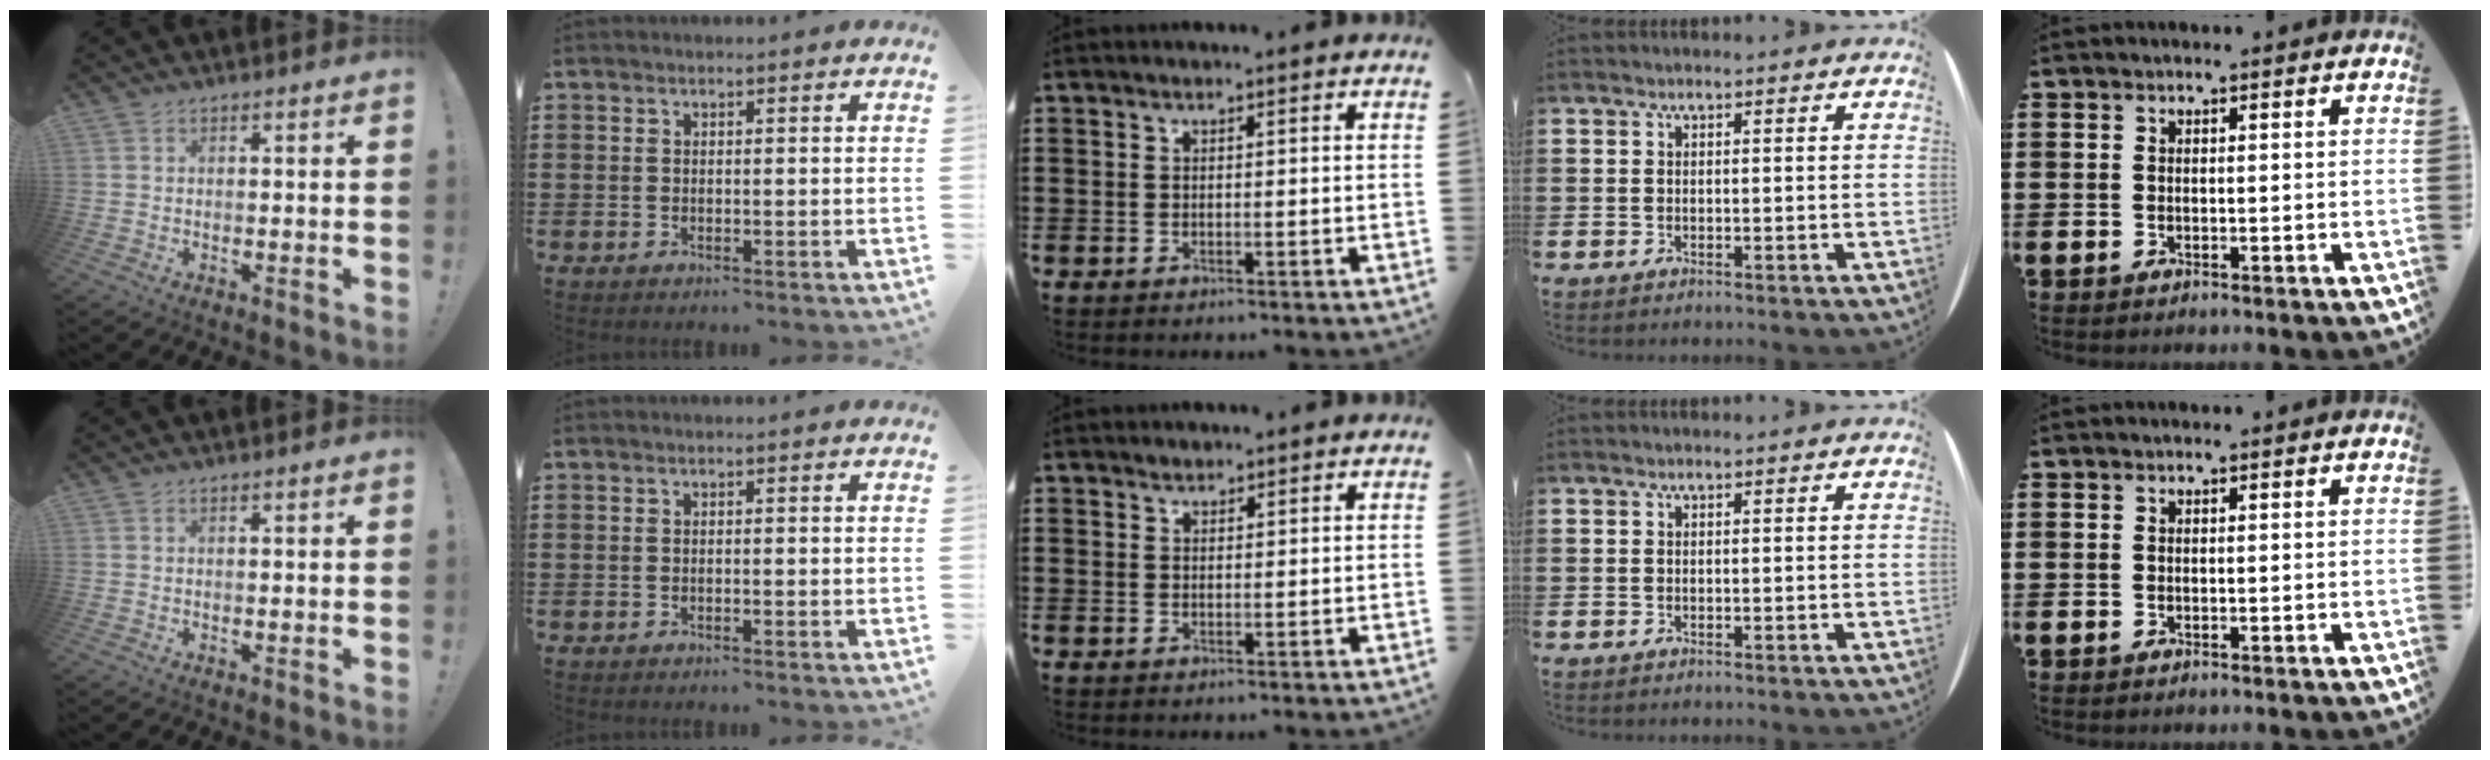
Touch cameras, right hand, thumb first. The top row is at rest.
{"thumb": {"total": 0.6, "force": [0.4, -0.3, 0.3], "torque": [0.001, -0.003, 0.006]}, "middle": {"total": 1.0, "force": [1.0, 0.4, -0.2], "torque": [0.000, -0.001, 0.019]}}